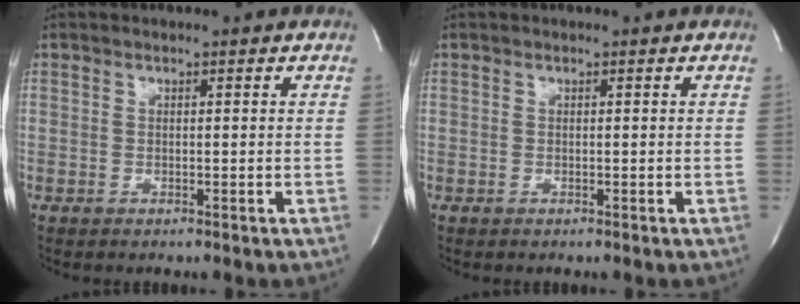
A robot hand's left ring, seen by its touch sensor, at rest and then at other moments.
{"total": 0.0}